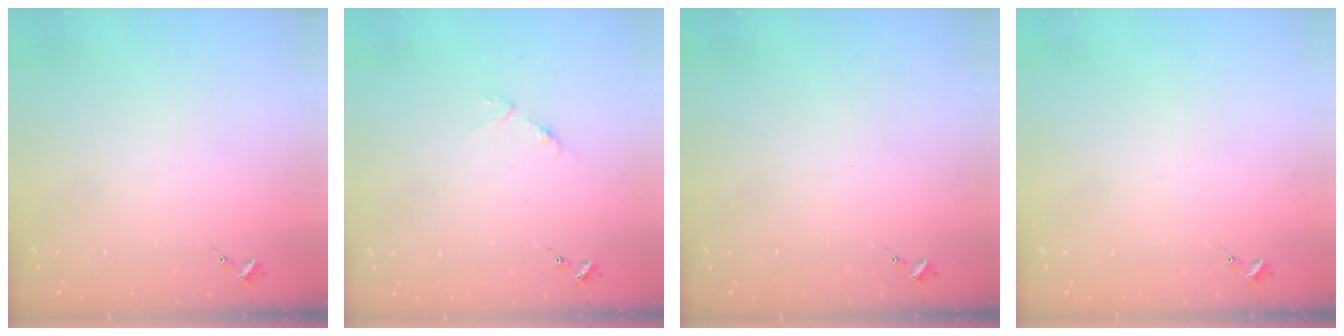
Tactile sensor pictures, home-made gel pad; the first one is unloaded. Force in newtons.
{"total": 3.0, "press": 2.9, "slide": 0.4}
{"total": 0.0}
{"total": 0.0}